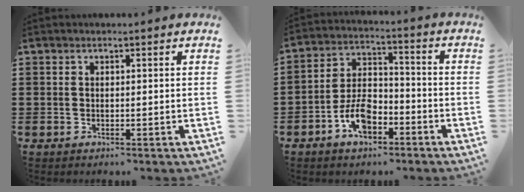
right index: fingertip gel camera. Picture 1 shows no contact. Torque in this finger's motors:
{"motor_torque": [2.14, 0.00, 0.74, 0.09]}